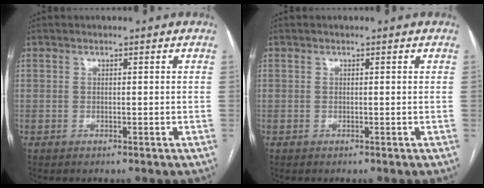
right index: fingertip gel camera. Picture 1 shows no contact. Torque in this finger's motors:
{"motor_torque": [-0.02, 0.01, 0.03, 0.01]}